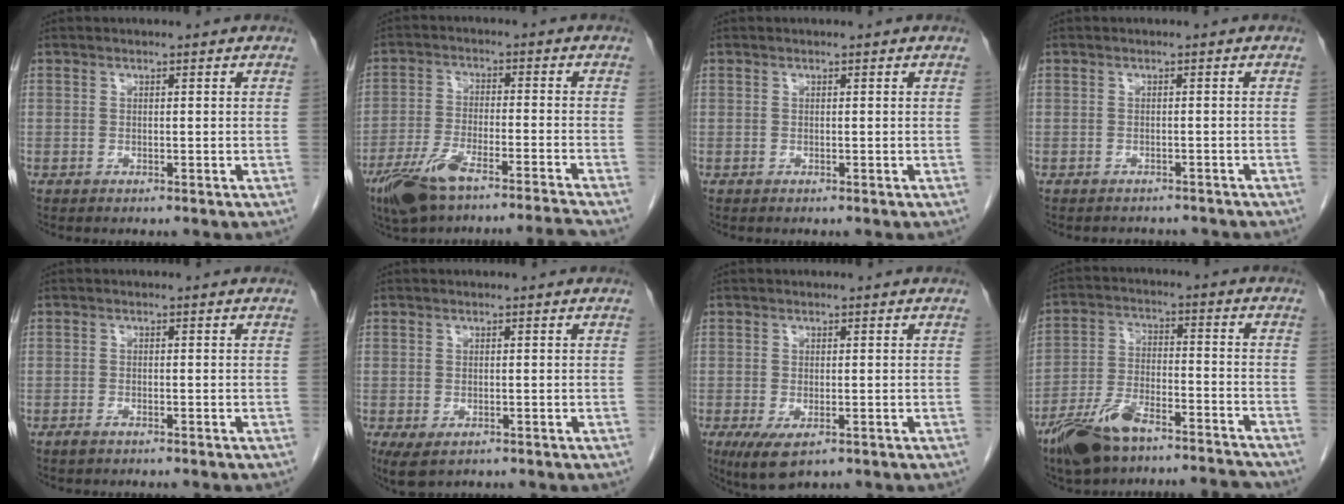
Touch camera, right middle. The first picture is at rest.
{"total": 11.3, "force": [-9.1, -0.2, 6.7], "torque": [-0.118, -0.014, -0.155]}
{"total": 0.0}
{"total": 4.6, "force": [-4.2, 1.6, 0.8], "torque": [-0.006, 0.000, -0.046]}
{"total": 1.1, "force": [-0.9, 0.1, 0.6], "torque": [-0.016, -0.001, -0.015]}
{"total": 4.0, "force": [-2.3, 2.1, 2.6], "torque": [-0.047, -0.011, -0.033]}
{"total": 4.8, "force": [-2.6, 1.8, 3.6], "torque": [-0.065, -0.014, -0.036]}
{"total": 13.3, "force": [-11.2, 3.0, 6.6], "torque": [-0.122, 0.013, -0.194]}